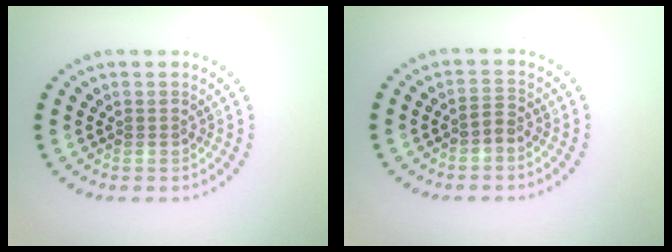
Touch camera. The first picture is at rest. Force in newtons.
{"total": 1.2, "press": 1.0, "slide": 0.7}